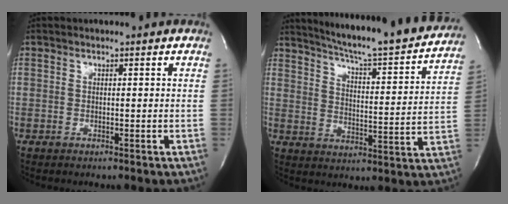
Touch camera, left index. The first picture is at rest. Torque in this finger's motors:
{"motor_torque": [-0.17, -0.09, 0.31, 0.07]}